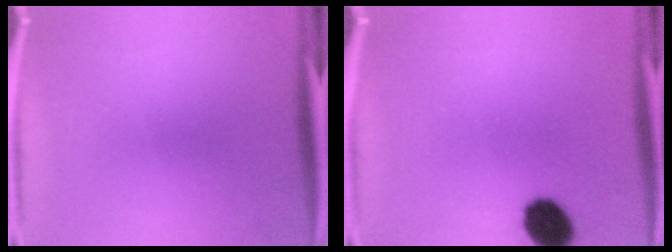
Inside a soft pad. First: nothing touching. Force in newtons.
{"total": 8.4}